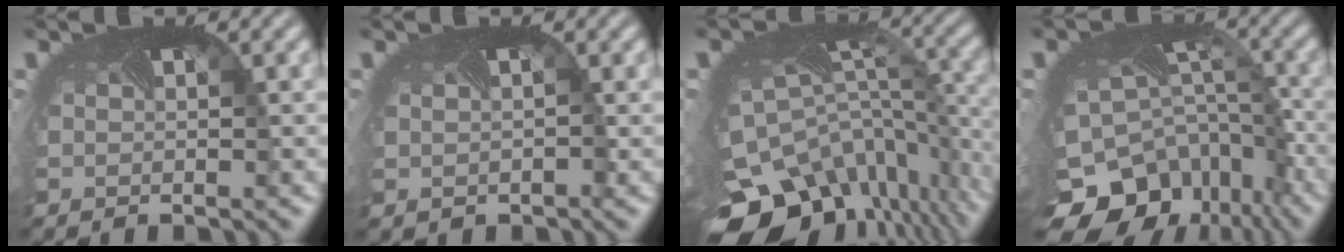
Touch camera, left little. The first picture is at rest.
{"total": 1.0, "force": [0.4, 0.9, -0.1], "torque": [0.000, 0.002, 0.011]}
{"total": 12.6, "force": [-6.9, 8.2, 6.8], "torque": [-0.166, -0.047, -0.080]}
{"total": 14.4, "force": [-8.7, 9.9, 5.9], "torque": [-0.137, -0.044, -0.097]}